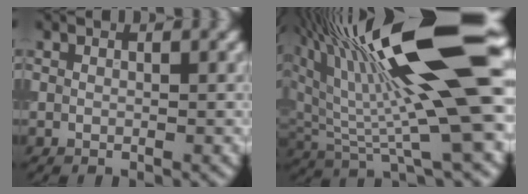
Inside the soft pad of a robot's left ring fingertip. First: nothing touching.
{"total": 15.8, "force": [4.7, 3.2, 14.8], "torque": [-0.238, 0.006, 0.076]}